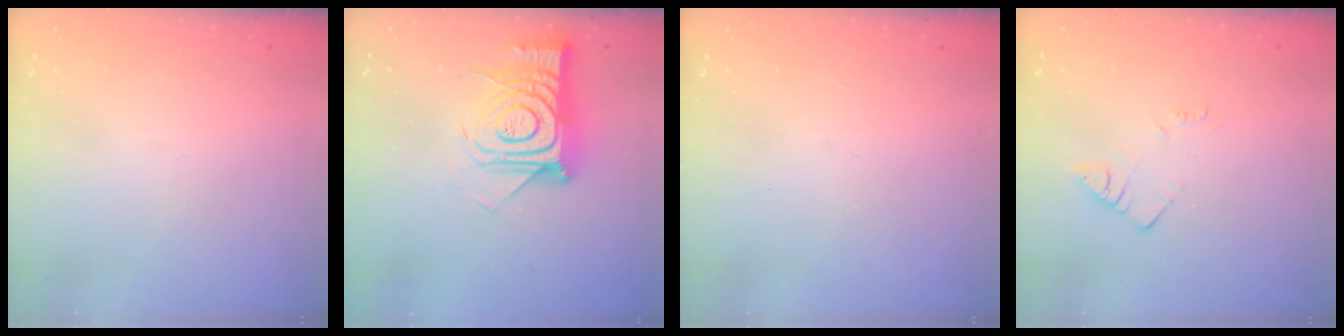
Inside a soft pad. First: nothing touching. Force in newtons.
{"total": 15.6, "press": 15.5, "slide": 1.2}
{"total": 3.6, "press": 3.6, "slide": 0.3}
{"total": 2.9, "press": 2.9, "slide": 0.6}